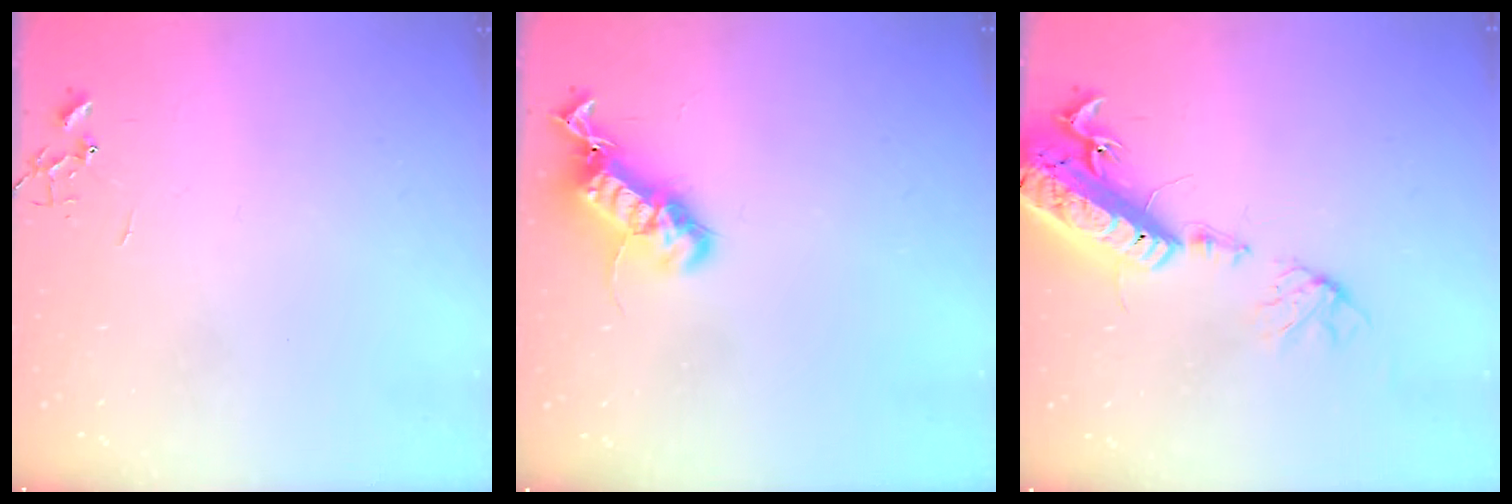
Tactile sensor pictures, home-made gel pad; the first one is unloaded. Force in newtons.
{"total": 18.4, "press": 18.4, "slide": 0.6}
{"total": 20.3, "press": 19.8, "slide": 4.4}